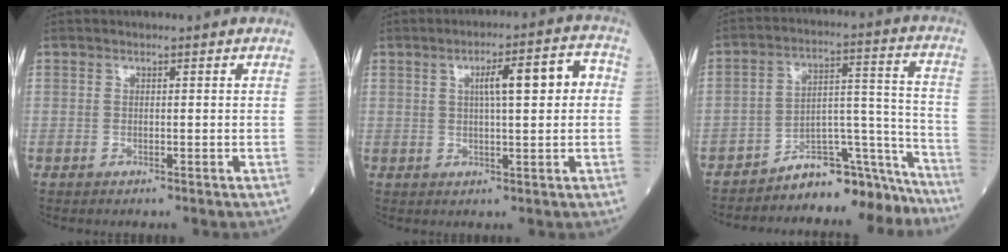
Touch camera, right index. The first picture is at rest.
{"total": 7.7, "force": [1.3, 1.2, 7.5], "torque": [-0.113, 0.027, 0.019]}
{"total": 12.8, "force": [-12.5, 2.4, 1.3], "torque": [0.019, 0.077, -0.195]}